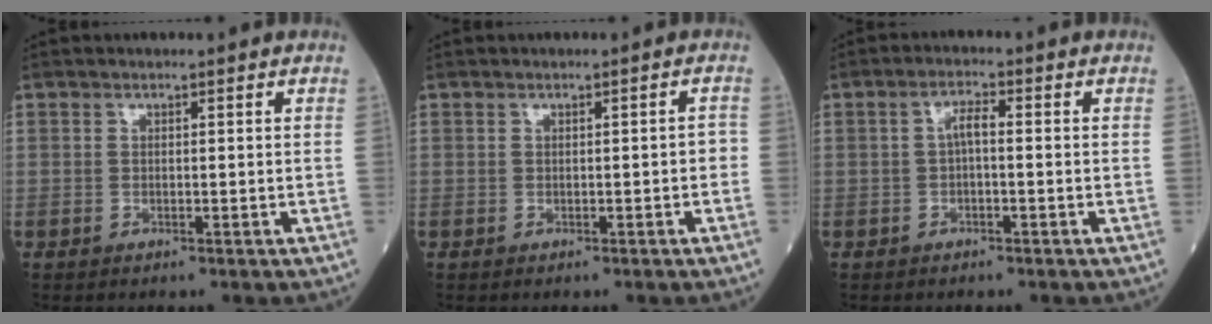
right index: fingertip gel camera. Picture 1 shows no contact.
{"total": 1.1, "force": [-0.3, 0.4, 0.9], "torque": [-0.007, 0.003, -0.004]}
{"total": 2.5, "force": [-0.2, 0.7, 2.4], "torque": [-0.045, 0.007, -0.003]}